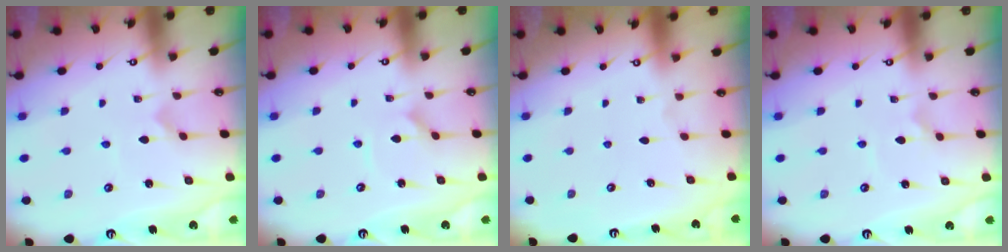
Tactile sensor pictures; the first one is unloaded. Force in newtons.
{"total": 1.2, "press": 1.2, "slide": 0.2}
{"total": 0.0}
{"total": 2.1, "press": 2.1, "slide": 0.1}